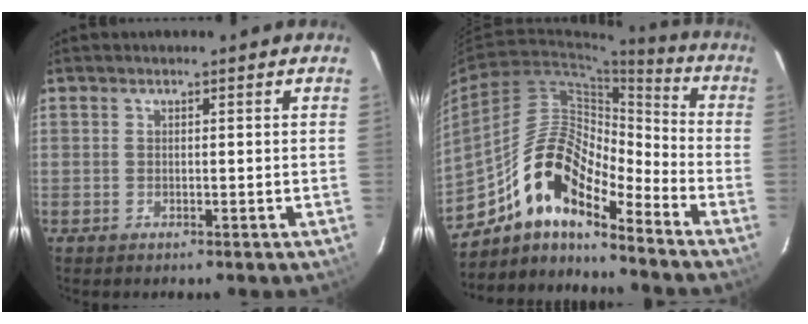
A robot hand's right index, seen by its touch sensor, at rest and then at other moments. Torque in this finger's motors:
{"motor_torque": [0.92, -0.93, 1.05, 0.21]}